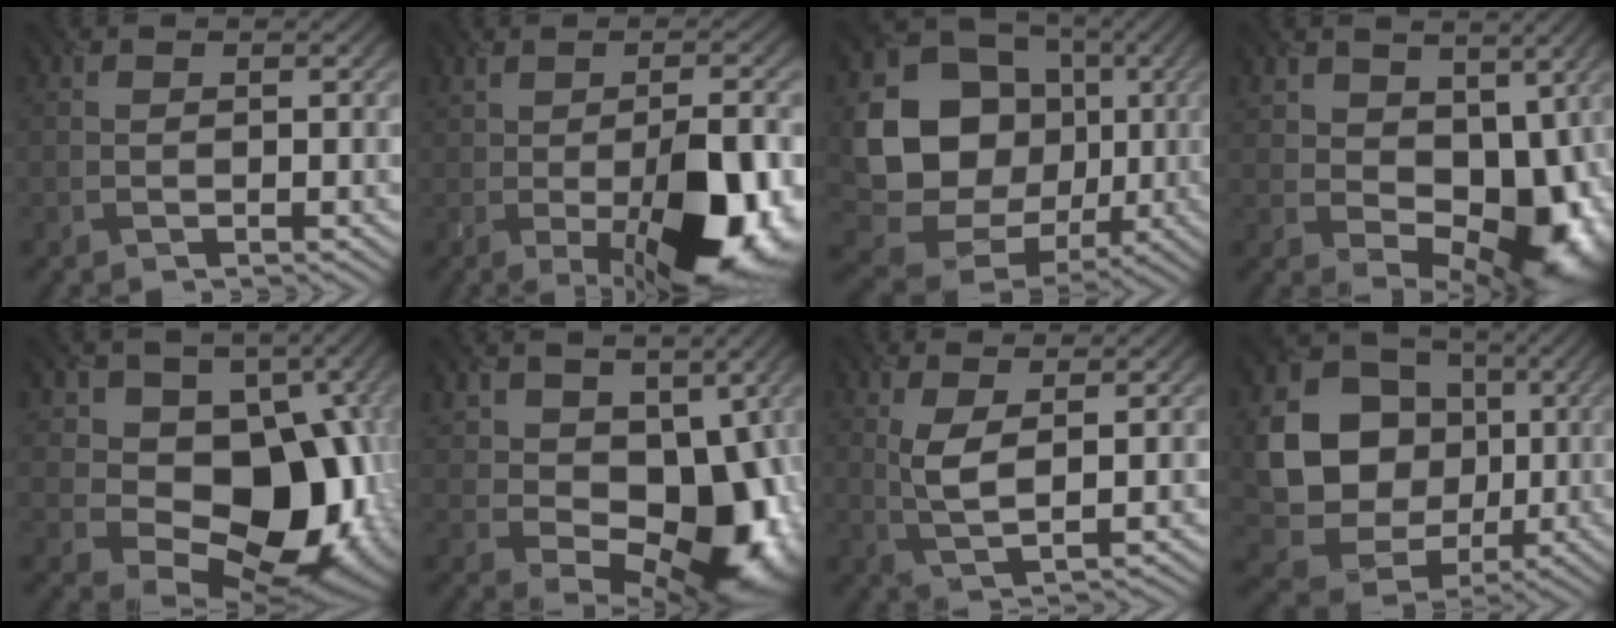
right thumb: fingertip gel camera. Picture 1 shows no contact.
{"total": 13.1, "force": [-3.3, 4.8, 11.7], "torque": [-0.167, -0.014, -0.038]}
{"total": 16.6, "force": [0.8, 14.6, 7.9], "torque": [-0.167, -0.031, 0.019]}
{"total": 12.0, "force": [1.8, 8.6, 8.1], "torque": [-0.121, -0.030, 0.056]}
{"total": 16.0, "force": [0.6, 12.1, 10.4], "torque": [-0.128, -0.020, 0.011]}
{"total": 14.6, "force": [2.5, 10.0, 10.4], "torque": [-0.155, -0.012, 0.070]}
{"total": 3.8, "force": [1.2, 1.2, 3.4], "torque": [-0.085, -0.004, 0.029]}
{"total": 14.8, "force": [0.9, 12.9, 7.1], "torque": [-0.169, -0.017, 0.021]}